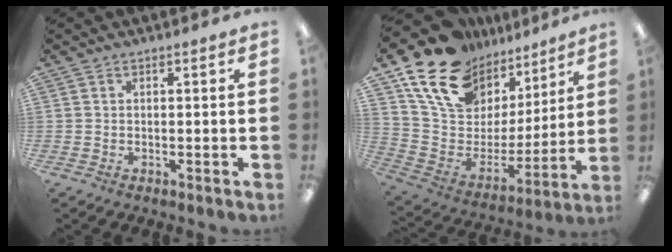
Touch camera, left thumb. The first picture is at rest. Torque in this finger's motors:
{"motor_torque": [0.90, 0.89, 1.37, -1.40, 0.33]}